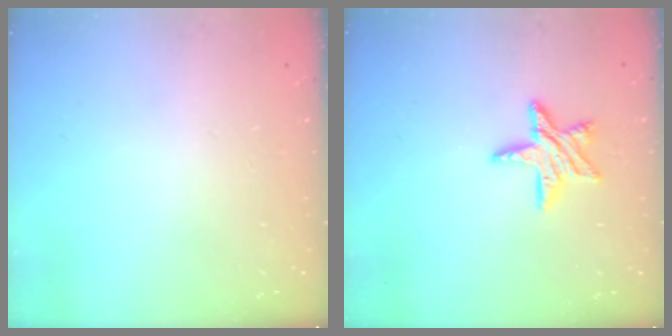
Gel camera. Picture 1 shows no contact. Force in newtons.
{"total": 9.8, "press": 9.8, "slide": 0.7}